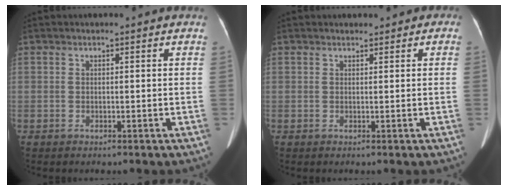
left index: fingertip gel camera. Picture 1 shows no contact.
{"total": 1.0, "force": [0.7, 0.6, 0.3], "torque": [-0.002, 0.008, 0.009]}